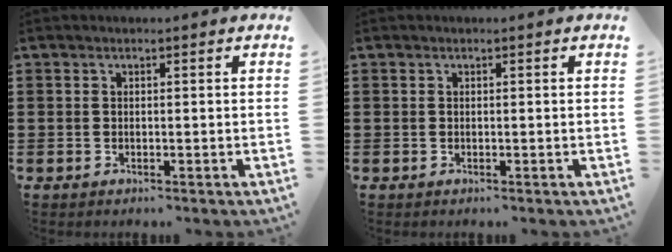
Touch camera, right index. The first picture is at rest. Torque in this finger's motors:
{"motor_torque": [0.00, 0.00, 0.00, -0.01]}